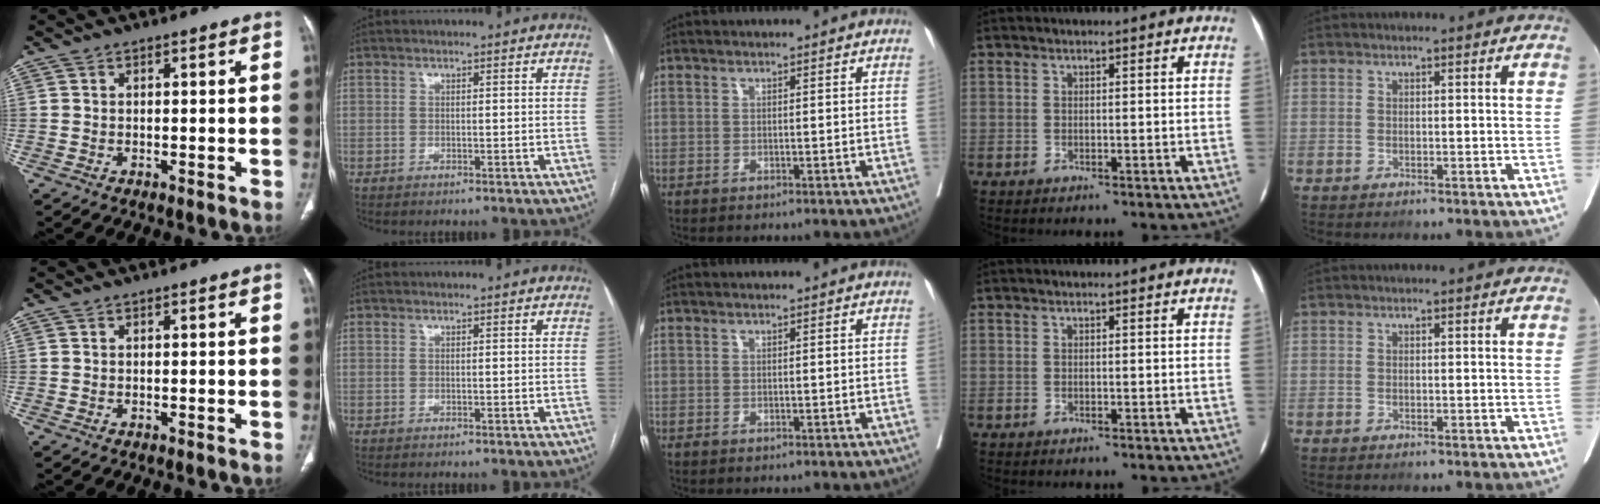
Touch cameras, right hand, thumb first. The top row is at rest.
{}